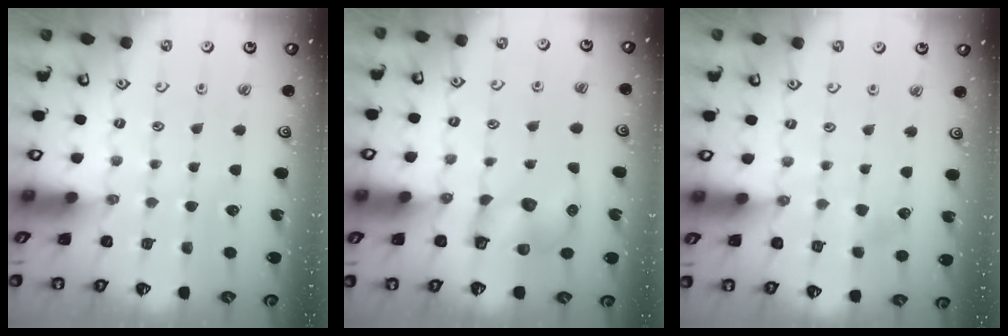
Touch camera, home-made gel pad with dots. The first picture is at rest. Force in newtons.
{"total": 8.0, "press": 8.0, "slide": 0.4}
{"total": 3.6, "press": 3.6, "slide": 0.3}